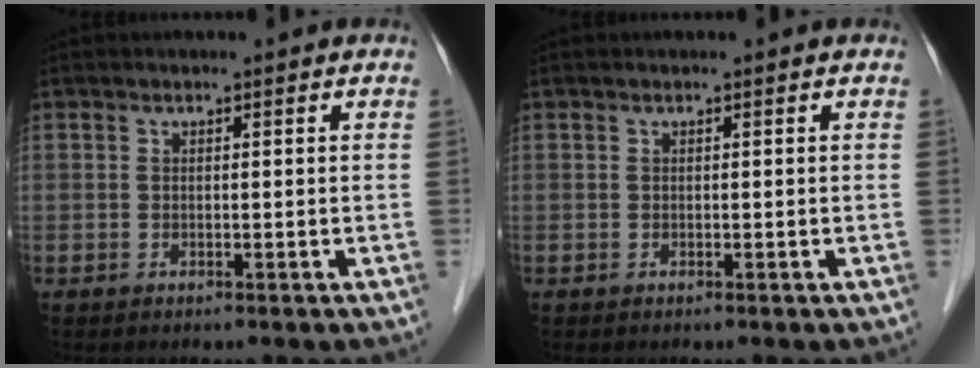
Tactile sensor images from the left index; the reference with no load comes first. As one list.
[{"total": 0.0}]